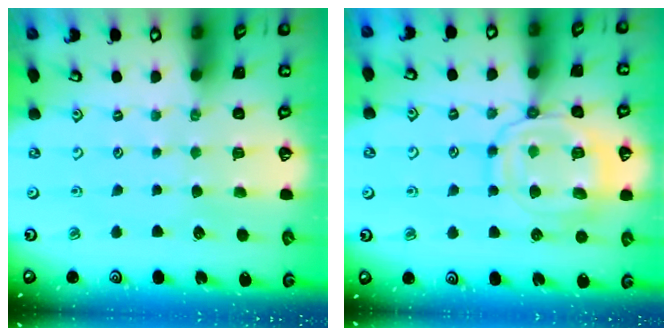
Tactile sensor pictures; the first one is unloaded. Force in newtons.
{"total": 13.4, "press": 13.3, "slide": 1.0}